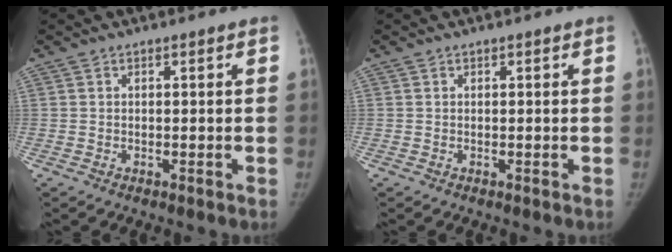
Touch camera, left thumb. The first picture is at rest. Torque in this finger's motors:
{"motor_torque": [0.32, -0.18, 0.14, 0.26, 0.01]}